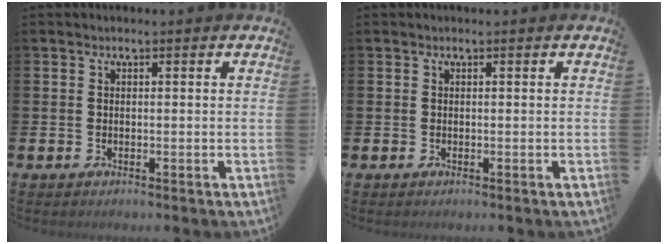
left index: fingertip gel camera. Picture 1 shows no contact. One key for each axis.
{"total": 0.0}